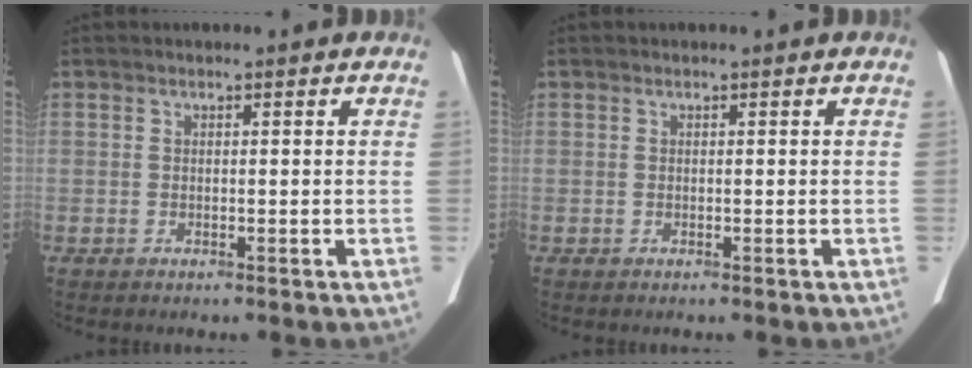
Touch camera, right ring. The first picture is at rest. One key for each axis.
{"total": 0.0}